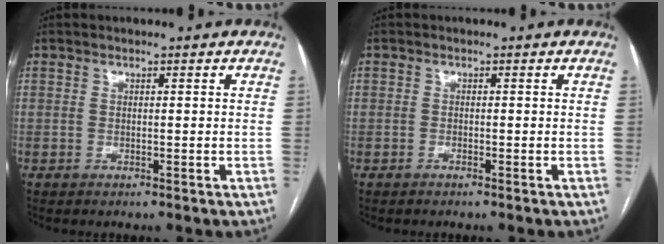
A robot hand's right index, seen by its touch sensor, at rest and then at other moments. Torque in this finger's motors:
{"motor_torque": [-0.98, 0.14, -0.50, -0.16]}